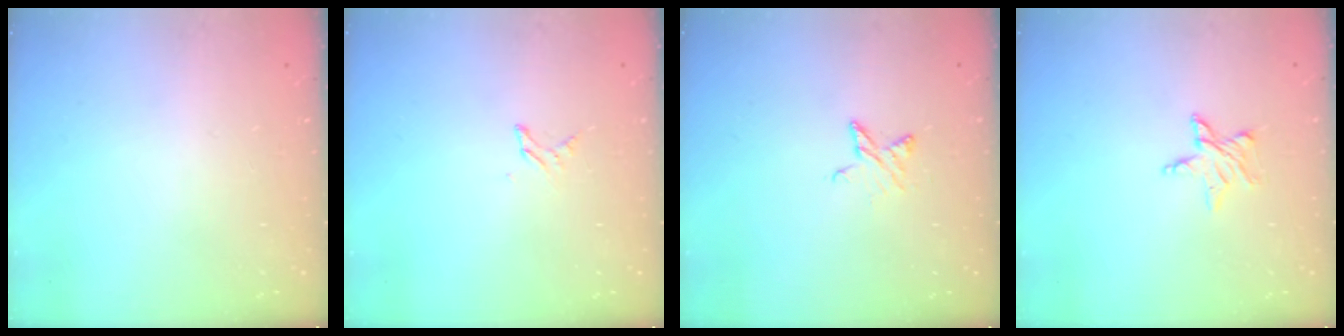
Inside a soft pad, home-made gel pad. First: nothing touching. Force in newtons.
{"total": 2.9, "press": 2.9, "slide": 0.3}
{"total": 5.7, "press": 5.7, "slide": 0.4}
{"total": 5.2, "press": 5.2, "slide": 0.4}